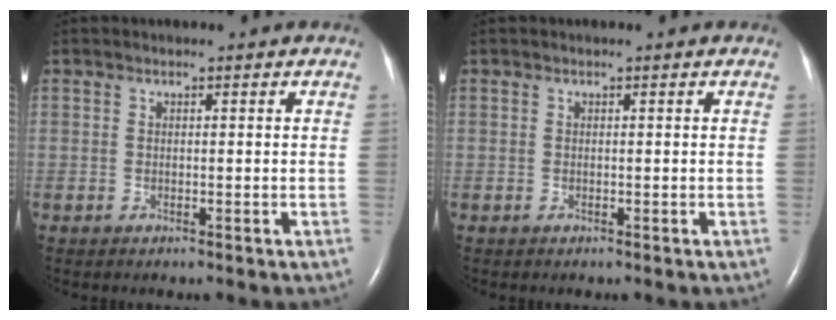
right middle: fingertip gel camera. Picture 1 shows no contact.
{"total": 0.0}